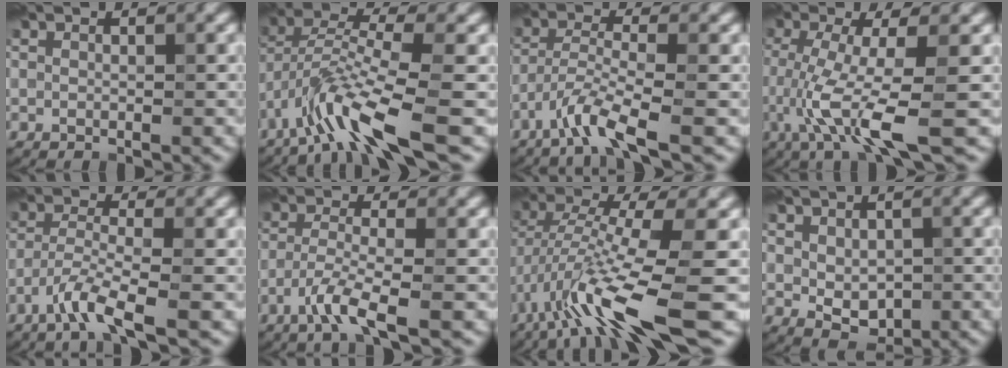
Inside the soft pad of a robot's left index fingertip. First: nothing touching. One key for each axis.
{"total": 7.8, "fx": -4.6, "fy": 1.5, "fz": 6.1, "tx": -0.121, "ty": 0.004, "tz": -0.094}
{"total": 4.1, "fx": -2.9, "fy": 0.3, "fz": 2.9, "tx": -0.059, "ty": -0.001, "tz": -0.071}
{"total": 6.4, "fx": -2.0, "fy": 1.0, "fz": 6.0, "tx": -0.129, "ty": -0.010, "tz": -0.039}
{"total": 3.7, "fx": -2.5, "fy": 0.3, "fz": 2.7, "tx": -0.058, "ty": 0.000, "tz": -0.063}
{"total": 3.3, "fx": -2.0, "fy": 0.3, "fz": 2.6, "tx": -0.056, "ty": 0.000, "tz": -0.053}
{"total": 10.4, "fx": -4.6, "fy": 1.9, "fz": 9.2, "tx": -0.183, "ty": 0.002, "tz": -0.083}
{"total": 3.0, "fx": 0.1, "fy": 2.0, "fz": 2.3, "tx": -0.036, "ty": -0.007, "tz": 0.010}